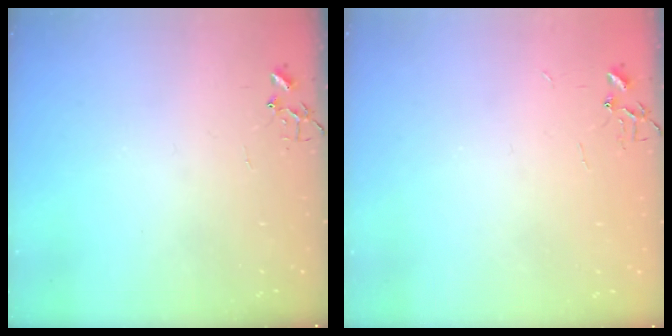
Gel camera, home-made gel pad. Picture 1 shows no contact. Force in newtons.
{"total": 1.7, "press": 1.7, "slide": 0.2}